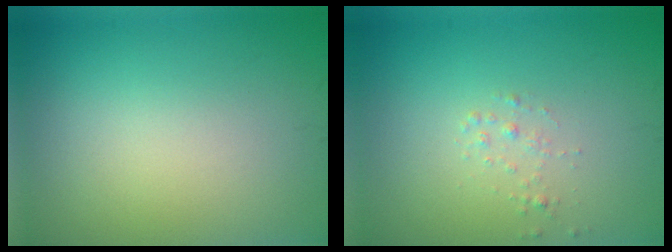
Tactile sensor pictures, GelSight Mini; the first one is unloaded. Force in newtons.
{"total": 0.8, "press": 0.8, "slide": 0.0}